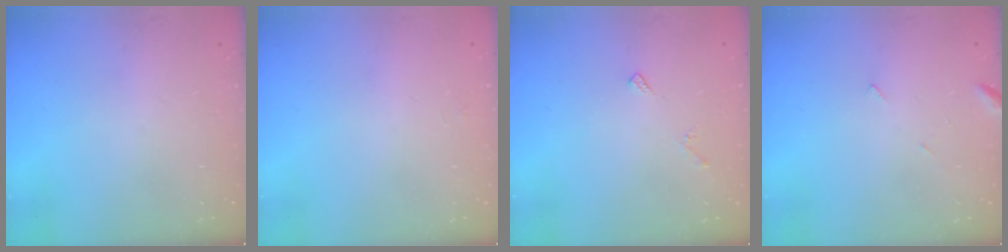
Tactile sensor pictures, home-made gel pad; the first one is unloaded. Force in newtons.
{"total": 2.3, "press": 2.3, "slide": 0.2}
{"total": 5.6, "press": 5.6, "slide": 0.8}
{"total": 3.3, "press": 3.2, "slide": 0.4}